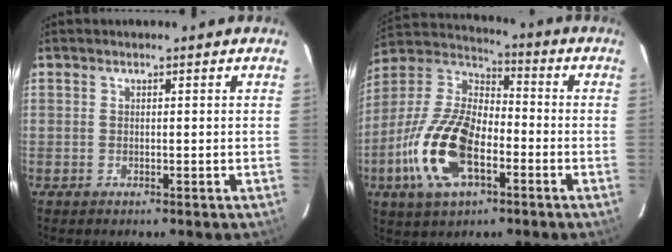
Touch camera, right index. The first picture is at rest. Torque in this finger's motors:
{"motor_torque": [1.51, -0.63, 0.45, 0.21]}